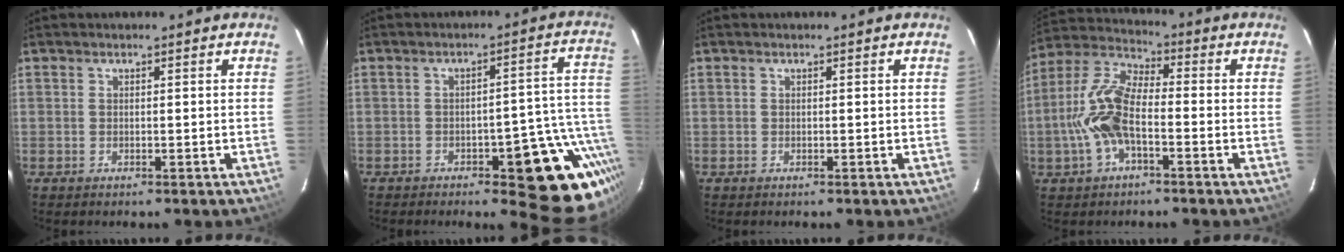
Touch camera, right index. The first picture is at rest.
{"total": 14.0, "force": [-7.9, 4.8, 10.5], "torque": [-0.087, 0.009, -0.100]}
{"total": 0.0}
{"total": 11.9, "force": [-2.9, 5.3, 10.2], "torque": [-0.224, 0.010, -0.061]}